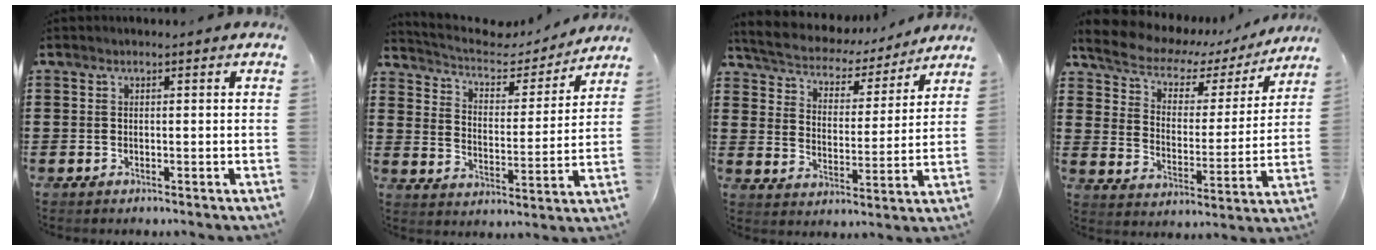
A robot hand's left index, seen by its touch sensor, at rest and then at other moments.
{"total": 5.3, "force": [4.8, 1.6, 1.5], "torque": [-0.058, -0.030, 0.076]}
{"total": 5.0, "force": [4.9, 0.8, 0.5], "torque": [-0.040, -0.035, 0.080]}
{"total": 5.3, "force": [4.4, 2.5, 1.6], "torque": [-0.060, -0.029, 0.070]}